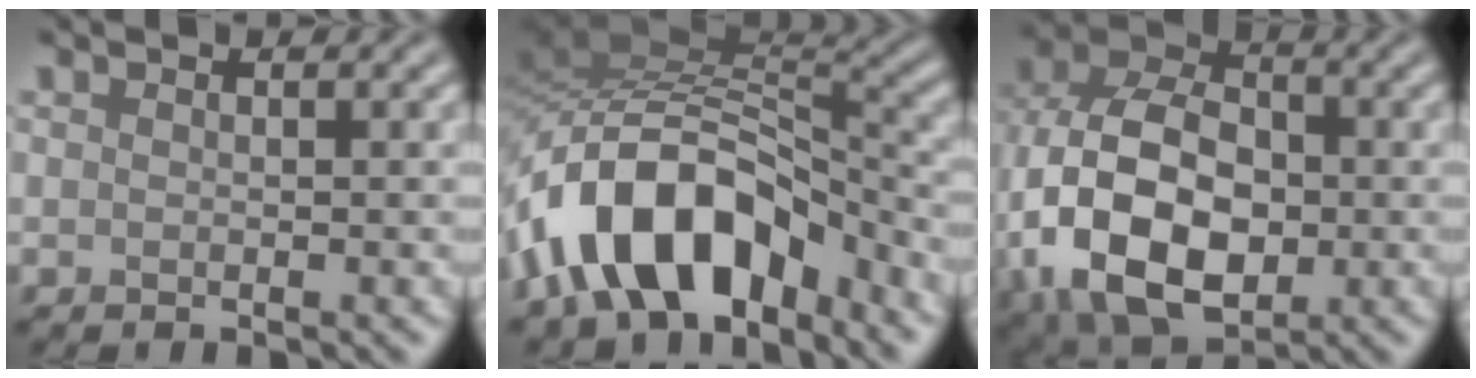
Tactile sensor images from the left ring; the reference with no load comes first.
{"total": 12.1, "force": [-6.5, 6.4, 7.9], "torque": [-0.127, 0.012, -0.130]}
{"total": 14.0, "force": [-2.9, 9.2, 10.2], "torque": [-0.213, -0.011, -0.063]}